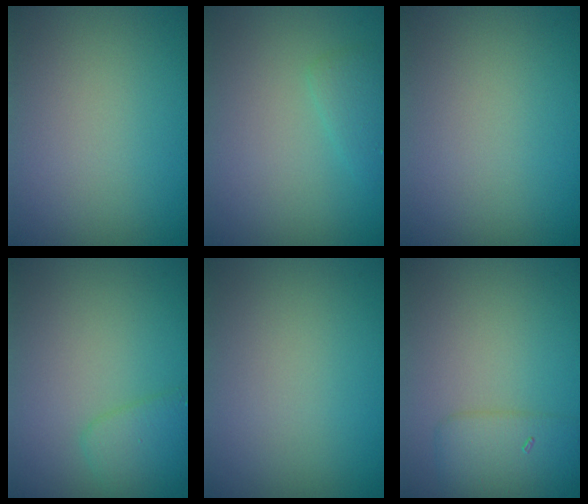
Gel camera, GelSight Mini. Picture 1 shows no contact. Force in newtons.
{"total": 1.4, "press": 1.4, "slide": 0.1}
{"total": 0.0}
{"total": 2.4, "press": 2.4, "slide": 0.1}
{"total": 0.0}
{"total": 3.1, "press": 3.1, "slide": 0.1}